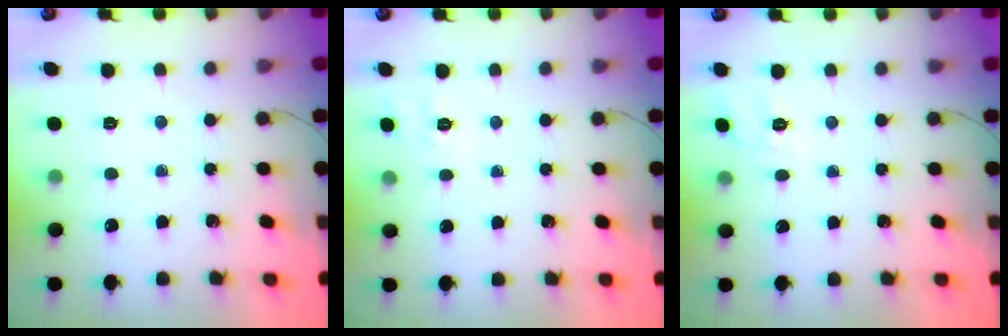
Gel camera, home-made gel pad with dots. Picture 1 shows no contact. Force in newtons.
{"total": 2.7, "press": 2.1, "slide": 1.6}
{"total": 6.9, "press": 6.7, "slide": 1.9}